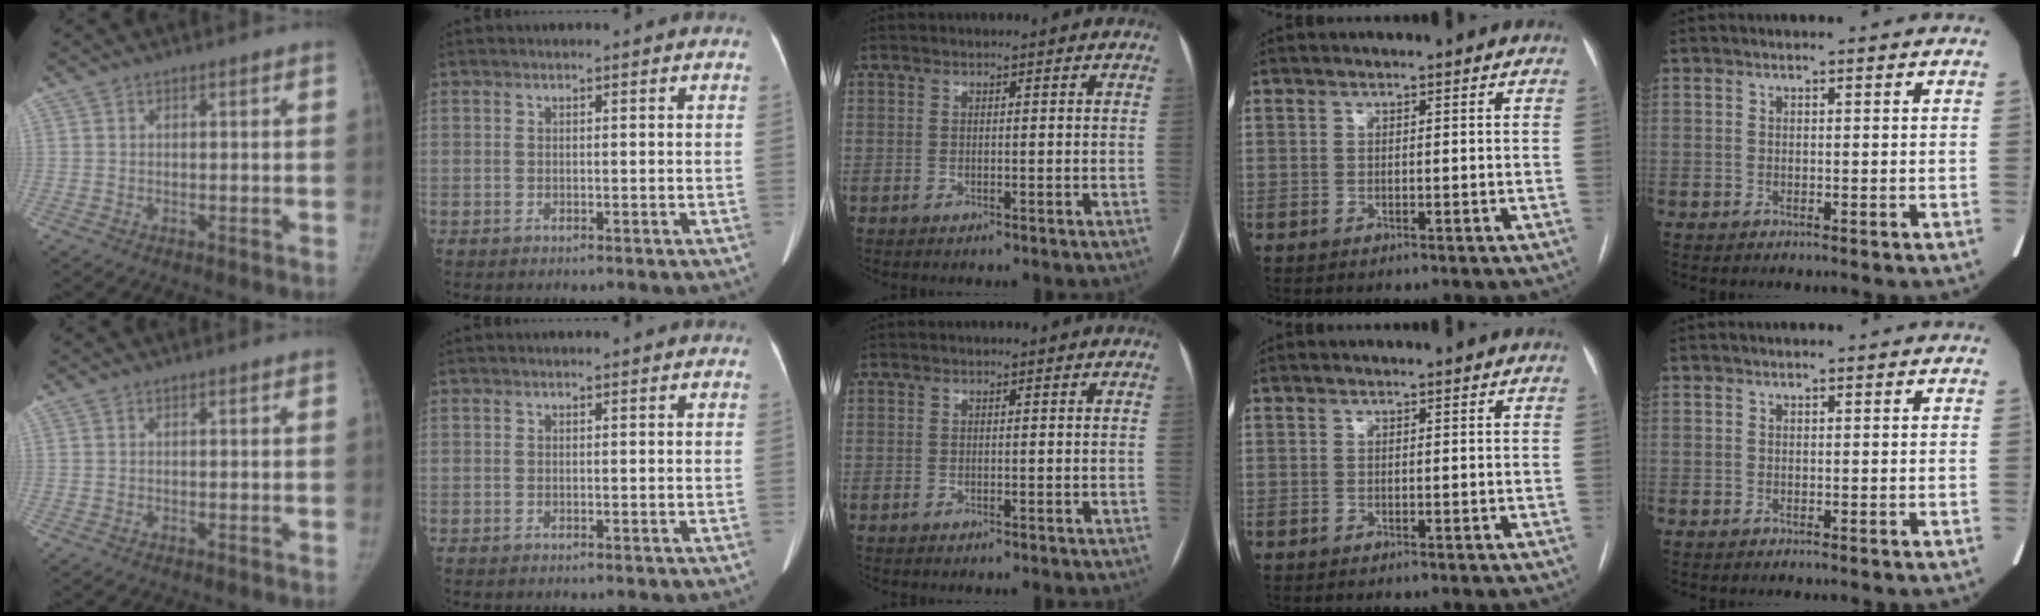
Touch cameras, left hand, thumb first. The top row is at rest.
{}